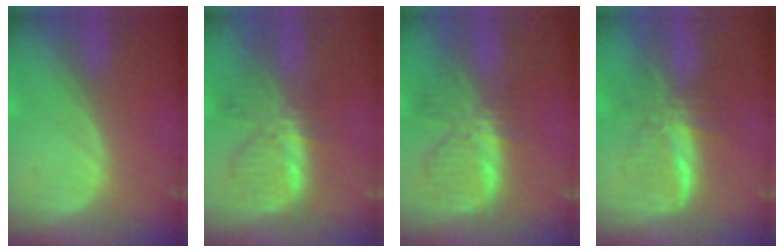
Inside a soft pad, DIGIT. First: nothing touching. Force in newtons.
{"total": 7.9, "press": 7.0, "slide": 3.6}
{"total": 8.3, "press": 7.3, "slide": 4.0}
{"total": 6.9, "press": 6.4, "slide": 2.7}